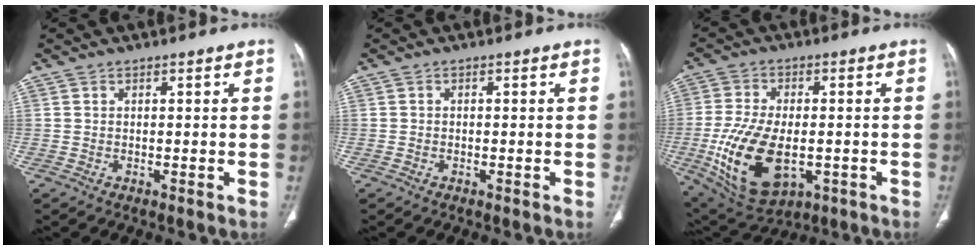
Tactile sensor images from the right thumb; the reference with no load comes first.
{"total": 0.0}
{"total": 17.4, "force": [-4.0, 9.7, 13.9], "torque": [-0.267, -0.005, -0.048]}